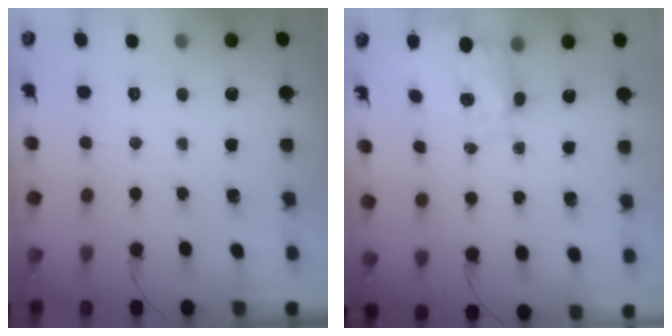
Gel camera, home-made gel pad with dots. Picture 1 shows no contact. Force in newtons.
{"total": 1.5, "press": 1.4, "slide": 0.4}